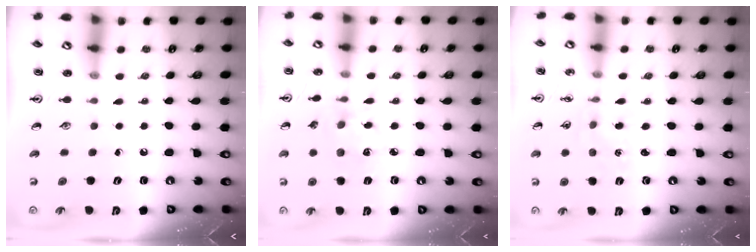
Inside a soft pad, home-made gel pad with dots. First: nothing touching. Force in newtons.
{"total": 6.1, "press": 6.1, "slide": 0.3}
{"total": 1.6, "press": 1.5, "slide": 0.2}